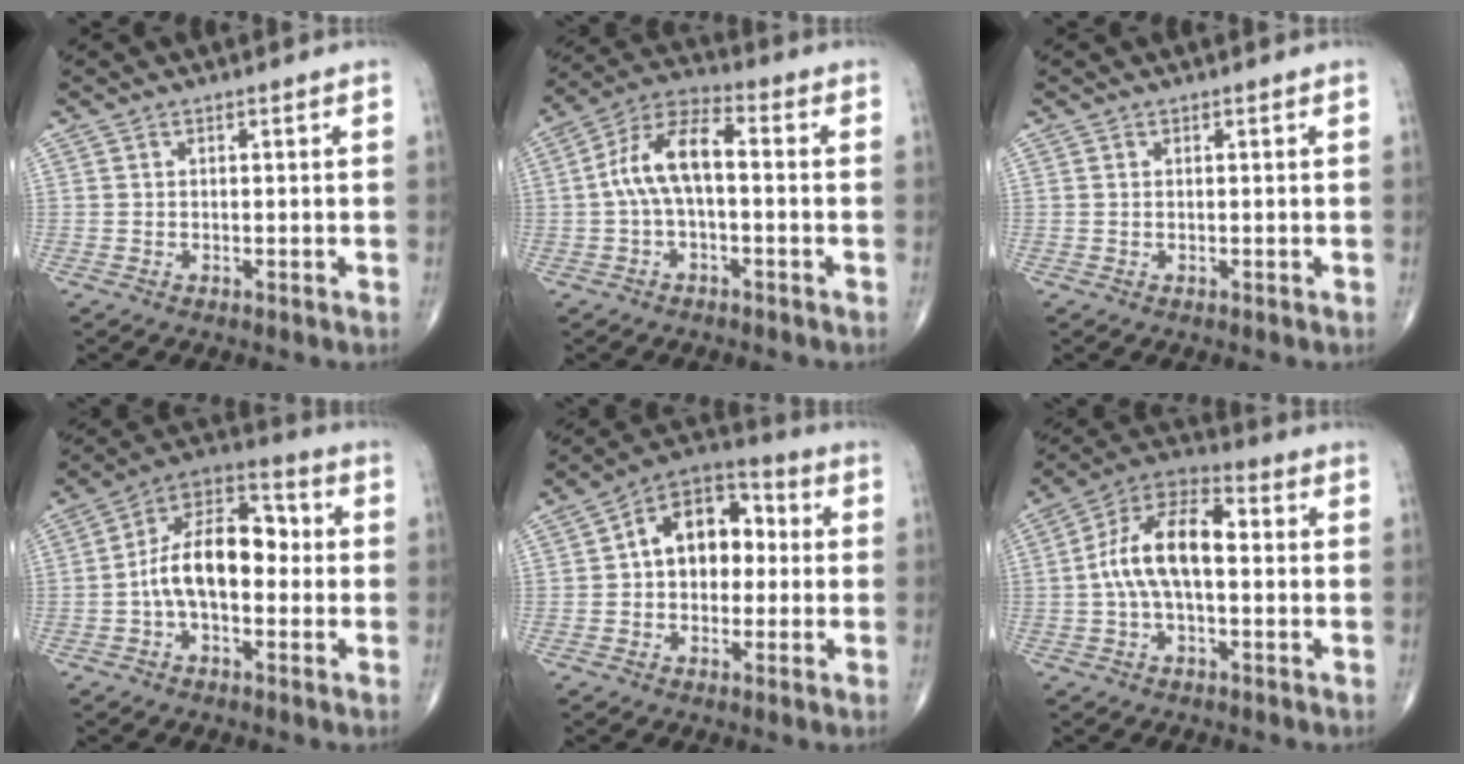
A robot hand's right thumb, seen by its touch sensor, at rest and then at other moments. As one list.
[{"total": 10.2, "force": [-0.4, 4.7, 9.0], "torque": [-0.178, 0.043, -0.014]}, {"total": 0.0}, {"total": 14.2, "force": [-0.9, 8.1, 11.6], "torque": [-0.184, 0.046, -0.027]}, {"total": 12.8, "force": [1.0, 8.7, 9.3], "torque": [-0.107, 0.035, 0.002]}, {"total": 13.2, "force": [0.1, 6.6, 11.5], "torque": [-0.210, 0.042, -0.008]}]